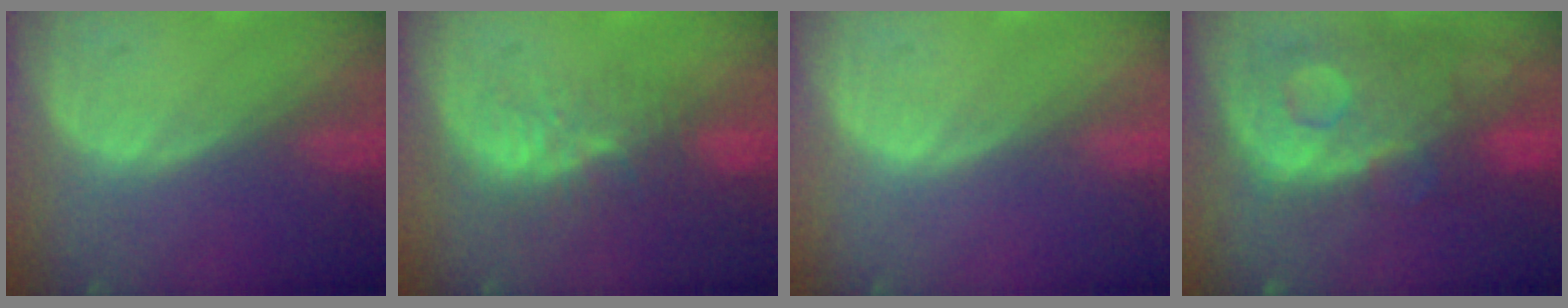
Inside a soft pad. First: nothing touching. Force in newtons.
{"total": 5.7, "press": 5.3, "slide": 2.0}
{"total": 0.0}
{"total": 12.0, "press": 10.1, "slide": 6.5}